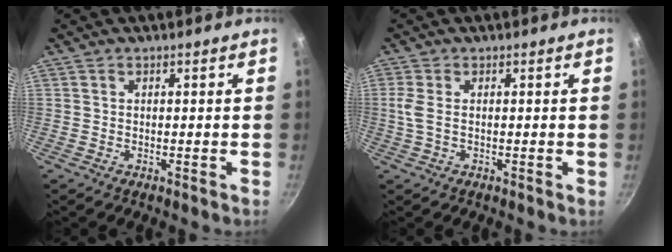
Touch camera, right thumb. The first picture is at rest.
{"total": 2.8, "force": [0.1, 1.1, 2.6], "torque": [-0.066, 0.002, -0.001]}